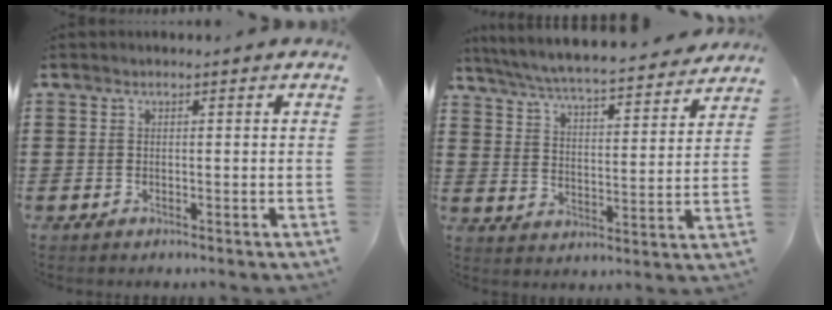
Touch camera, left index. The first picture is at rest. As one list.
[{"total": 5.7, "force": [5.5, -0.2, 1.6], "torque": [-0.058, -0.041, 0.089]}]